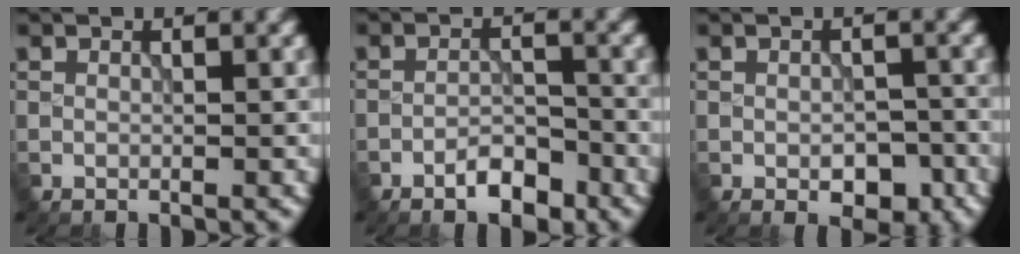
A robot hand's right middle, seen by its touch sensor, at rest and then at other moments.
{"total": 3.0, "force": [-2.1, 1.1, 1.8], "torque": [-0.024, 0.008, -0.039]}
{"total": 3.3, "force": [-1.4, 1.7, 2.4], "torque": [-0.032, -0.006, -0.015]}